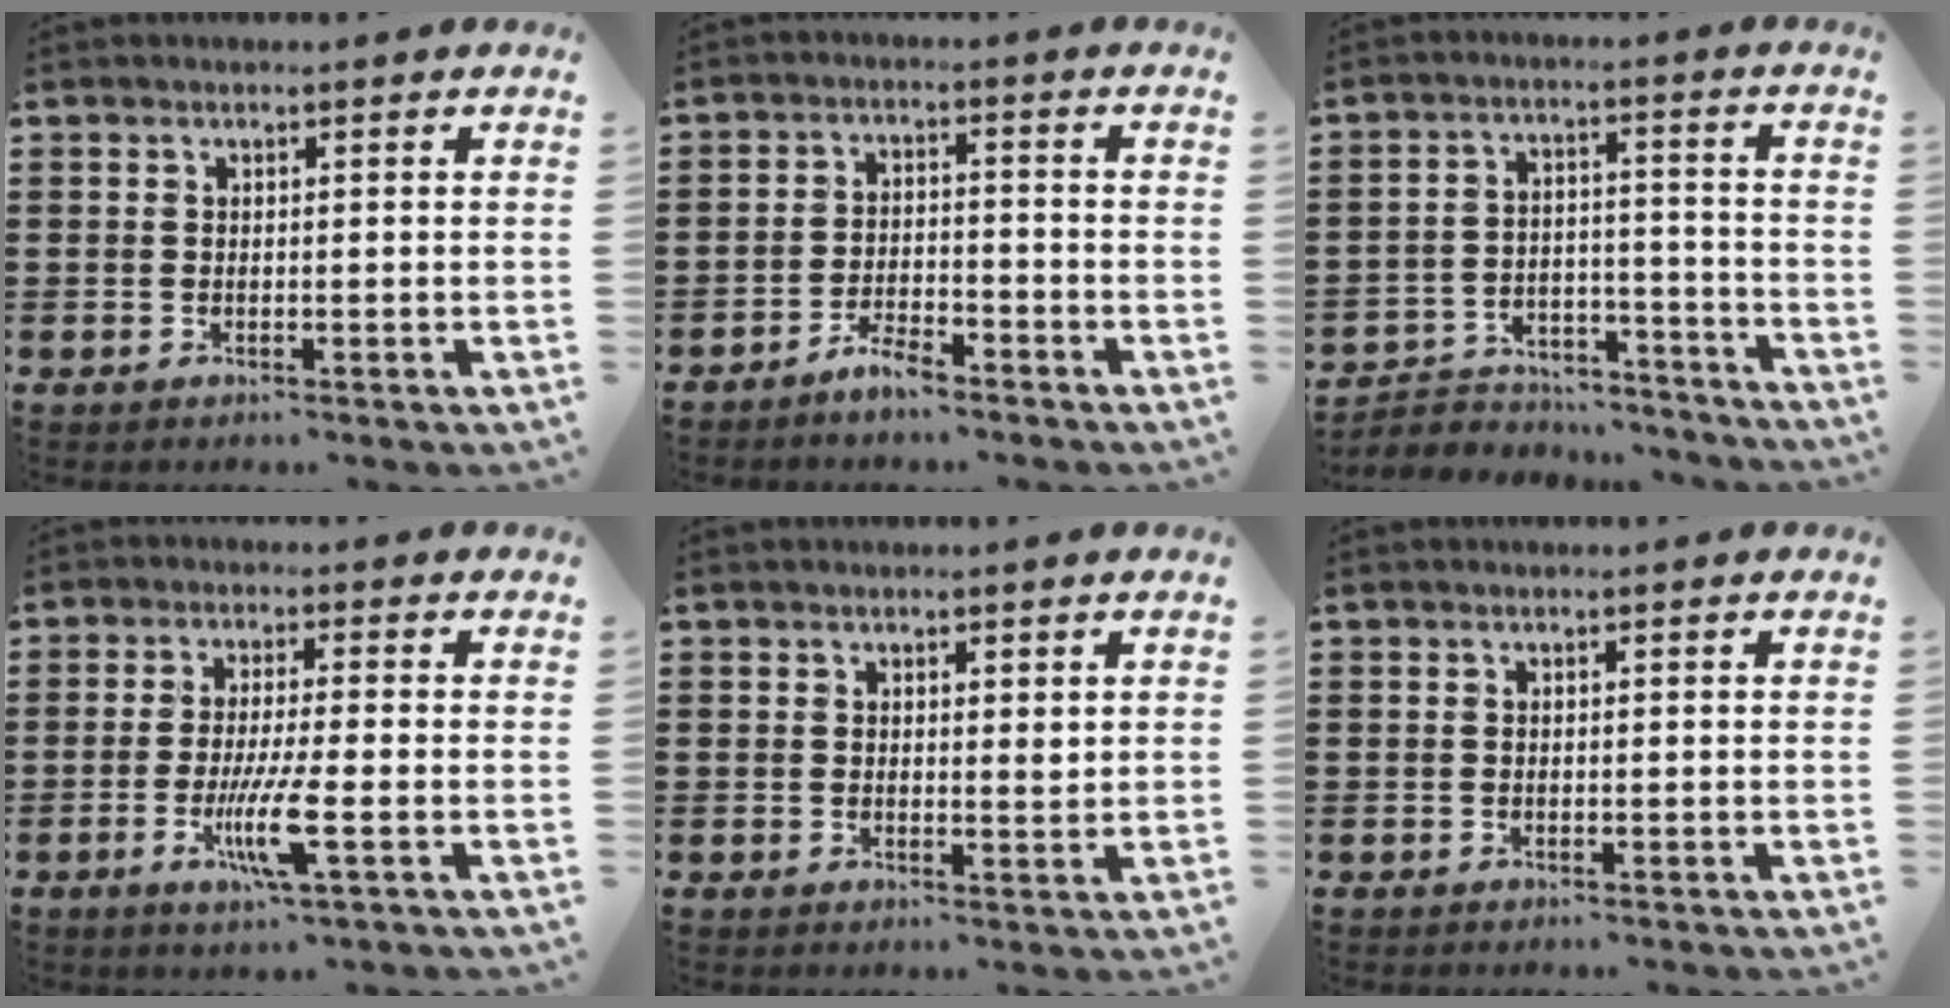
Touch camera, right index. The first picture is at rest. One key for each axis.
{"total": 3.4, "fx": -3.1, "fy": 0.5, "fz": 1.2, "tx": -0.031, "ty": 0.006, "tz": -0.063}
{"total": 4.3, "fx": -4.1, "fy": 1.3, "fz": 0.5, "tx": -0.014, "ty": 0.009, "tz": -0.085}
{"total": 7.4, "fx": -2.4, "fy": 0.6, "fz": 7.0, "tx": -0.140, "ty": -0.022, "tz": -0.046}
{"total": 1.5, "fx": 0.9, "fy": 0.7, "fz": 1.0, "tx": -0.012, "ty": 0.001, "tz": 0.014}
{"total": 0.0}